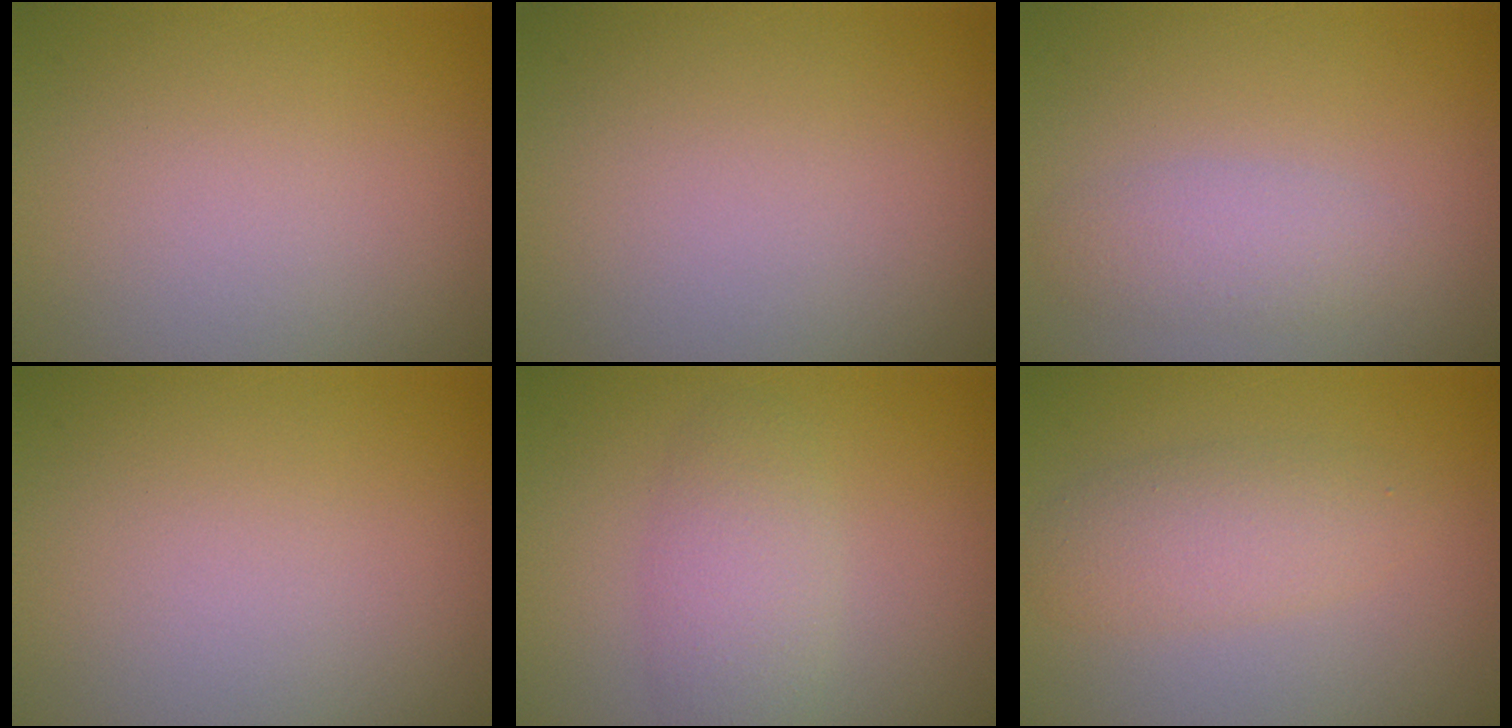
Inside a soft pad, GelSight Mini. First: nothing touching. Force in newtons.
{"total": 0.0}
{"total": 2.1, "press": 2.1, "slide": 0.1}
{"total": 0.0}
{"total": 3.2, "press": 3.2, "slide": 0.1}
{"total": 2.8, "press": 2.8, "slide": 0.1}